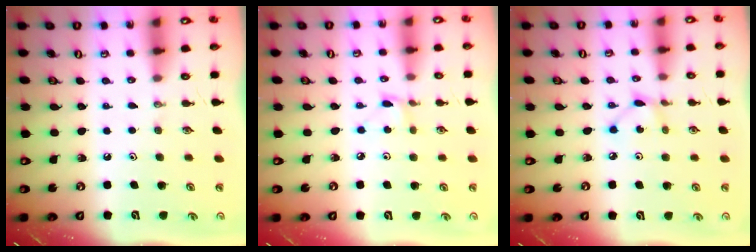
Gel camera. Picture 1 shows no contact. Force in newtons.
{"total": 2.1, "press": 2.1, "slide": 0.3}
{"total": 2.8, "press": 2.8, "slide": 0.2}